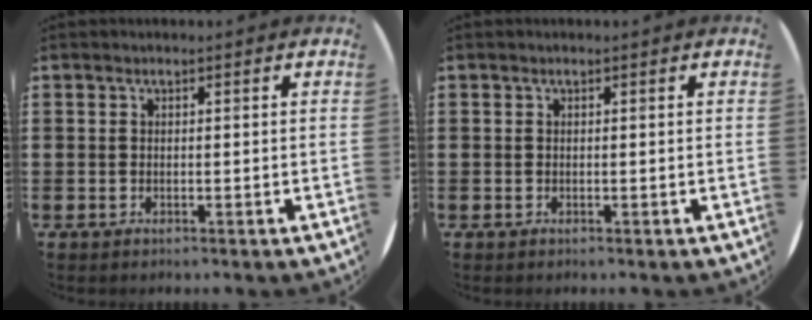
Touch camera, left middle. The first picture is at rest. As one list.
[{"total": 0.0}]